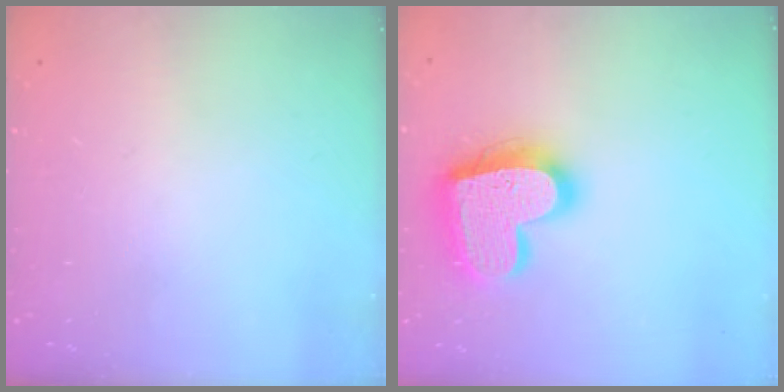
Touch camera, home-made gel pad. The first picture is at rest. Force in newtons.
{"total": 20.4, "press": 20.3, "slide": 1.7}